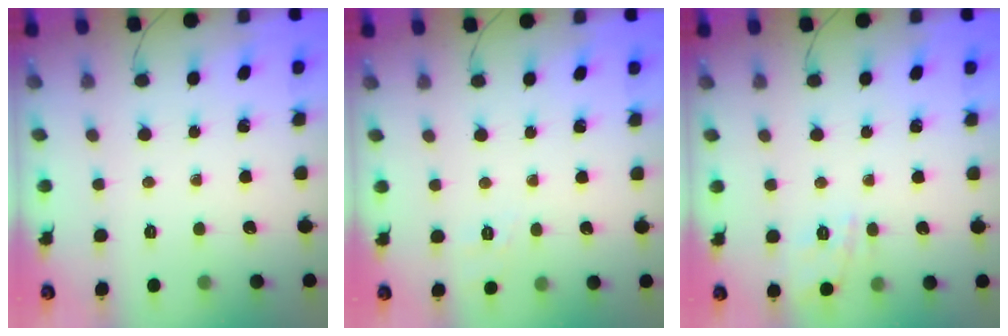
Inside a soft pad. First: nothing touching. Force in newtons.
{"total": 7.0, "press": 6.7, "slide": 2.1}
{"total": 11.4, "press": 11.4, "slide": 1.0}